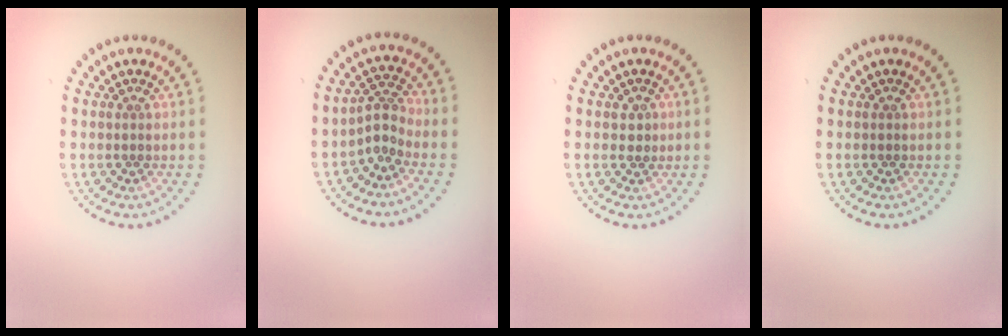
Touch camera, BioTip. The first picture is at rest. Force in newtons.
{"total": 2.3, "press": 1.4, "slide": 1.8}
{"total": 1.0, "press": 0.9, "slide": 0.3}
{"total": 0.0}